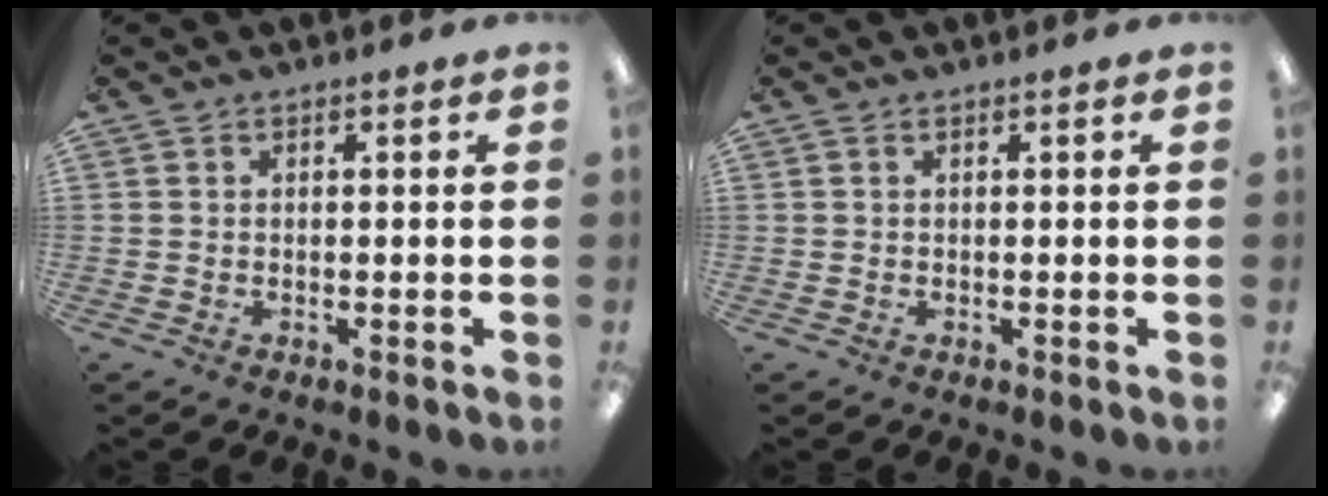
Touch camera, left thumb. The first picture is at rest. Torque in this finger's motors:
{"motor_torque": [-0.03, 0.04, -0.10, -0.03, 0.00]}